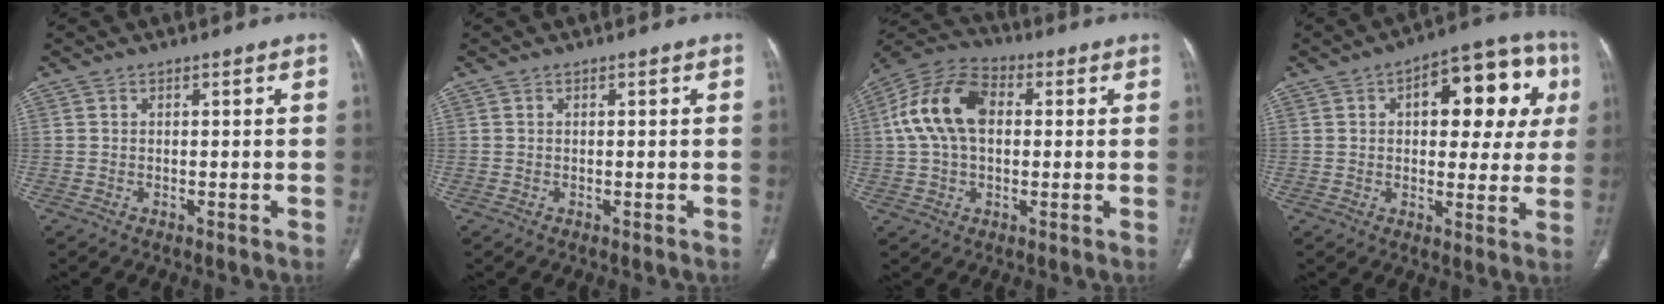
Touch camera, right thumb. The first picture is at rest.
{"total": 0.0}
{"total": 14.4, "force": [2.1, 9.3, 10.8], "torque": [-0.208, 0.030, 0.029]}
{"total": 17.8, "force": [4.9, 8.9, 14.7], "torque": [-0.140, 0.019, 0.055]}